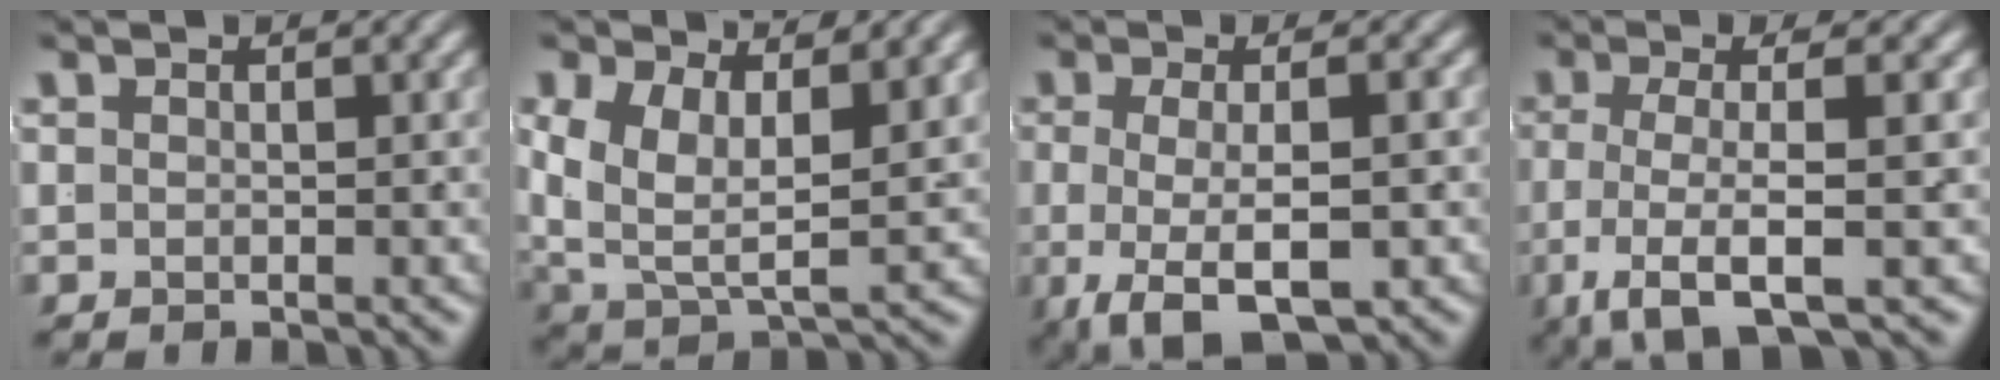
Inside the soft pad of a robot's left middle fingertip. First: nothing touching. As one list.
[{"total": 6.4, "force": [0.9, 4.4, 4.6], "torque": [-0.113, -0.033, 0.033]}, {"total": 7.2, "force": [-3.5, 2.4, 5.7], "torque": [-0.111, -0.032, -0.033]}, {"total": 6.6, "force": [-2.9, 2.5, 5.4], "torque": [-0.126, -0.034, -0.029]}]